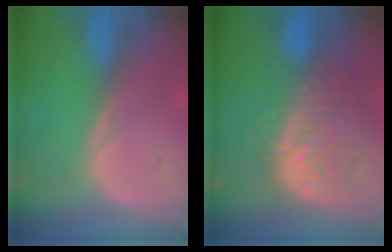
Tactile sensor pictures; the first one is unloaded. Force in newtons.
{"total": 11.5, "press": 10.6, "slide": 4.5}